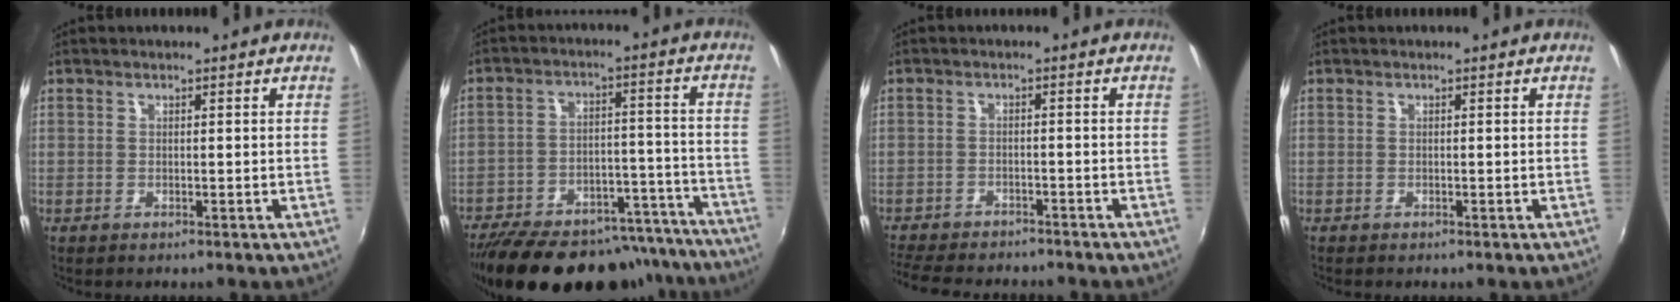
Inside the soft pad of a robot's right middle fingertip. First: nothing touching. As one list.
[{"total": 28.0, "force": [-23.9, 9.8, 10.9], "torque": [-0.199, 0.022, -0.310]}, {"total": 11.1, "force": [-9.9, 2.9, 4.0], "torque": [-0.106, -0.015, -0.156]}, {"total": 0.0}]